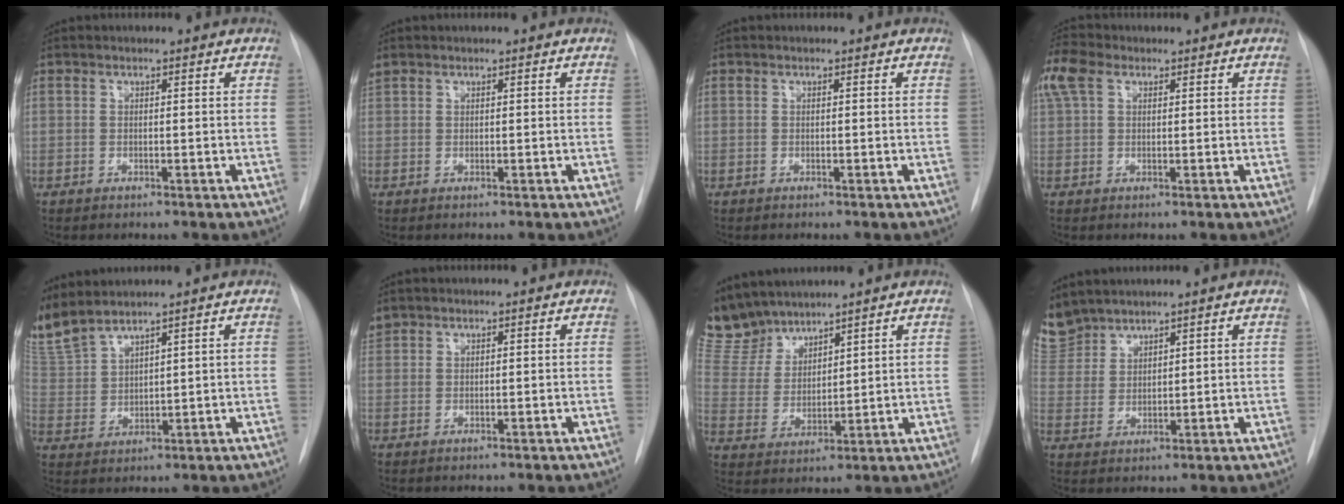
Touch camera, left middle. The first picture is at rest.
{"total": 1.0, "force": [0.8, 0.6, 0.0], "torque": [-0.008, 0.019, 0.020]}
{"total": 0.0}
{"total": 5.6, "force": [2.8, 3.3, 3.5], "torque": [-0.101, 0.032, 0.057]}
{"total": 7.5, "force": [7.2, 0.0, 2.0], "torque": [-0.066, 0.005, 0.164]}
{"total": 1.6, "force": [1.3, 0.8, -0.1], "torque": [-0.003, 0.015, 0.029]}
{"total": 9.3, "force": [8.8, 2.6, 1.3], "torque": [-0.041, 0.005, 0.194]}
{"total": 7.2, "force": [6.8, 2.3, 0.2], "torque": [-0.012, 0.005, 0.151]}